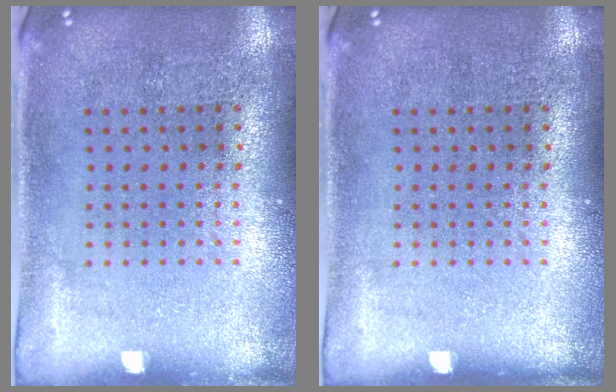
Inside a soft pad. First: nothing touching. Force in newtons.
{"total": 0.0}